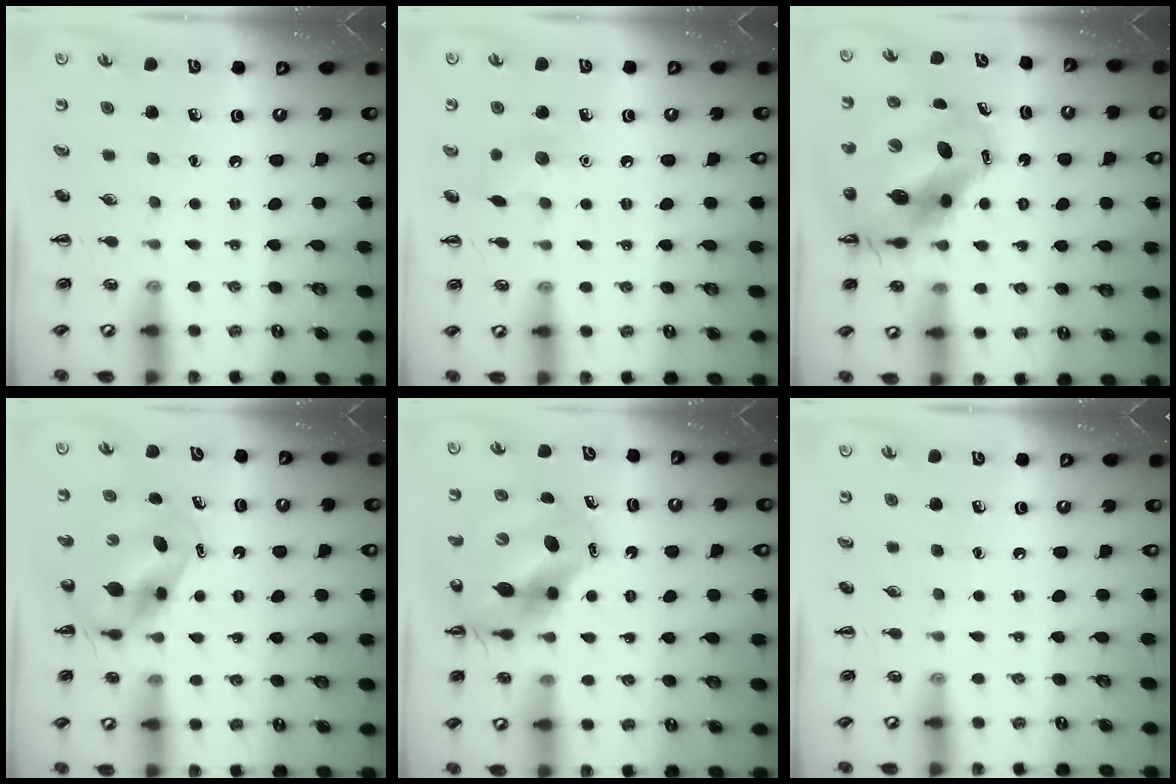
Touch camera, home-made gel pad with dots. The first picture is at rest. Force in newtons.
{"total": 6.6, "press": 6.5, "slide": 1.4}
{"total": 13.6, "press": 12.9, "slide": 4.1}
{"total": 6.3, "press": 6.2, "slide": 1.1}
{"total": 11.8, "press": 11.3, "slide": 3.2}
{"total": 0.0}